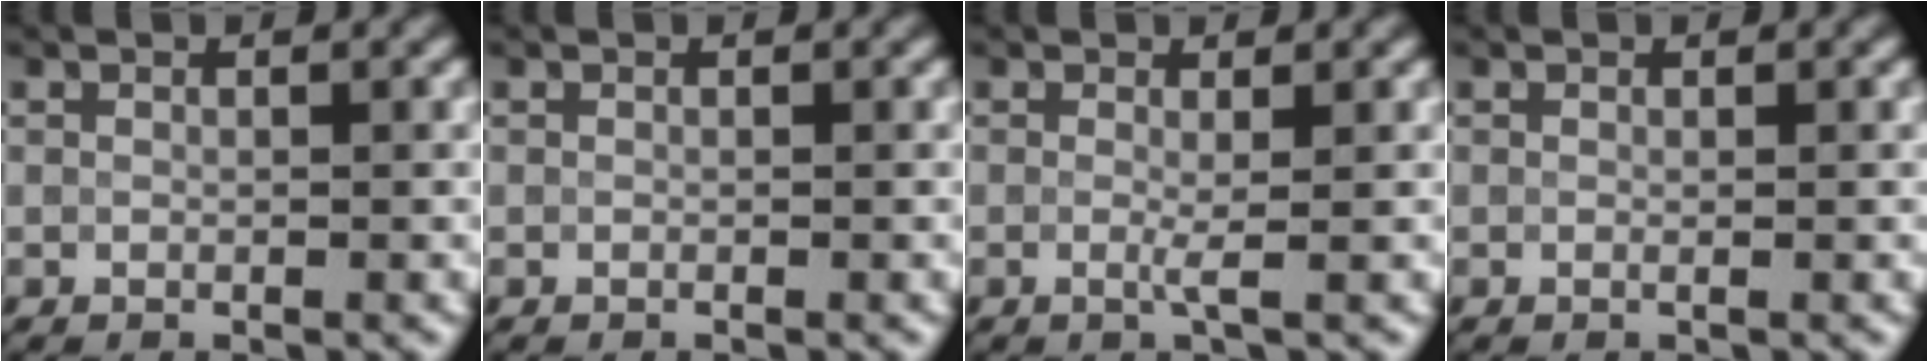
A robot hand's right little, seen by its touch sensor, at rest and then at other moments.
{"total": 0.0}
{"total": 1.1, "force": [-0.1, 0.0, 1.1], "torque": [-0.025, -0.007, -0.004]}
{"total": 0.0}